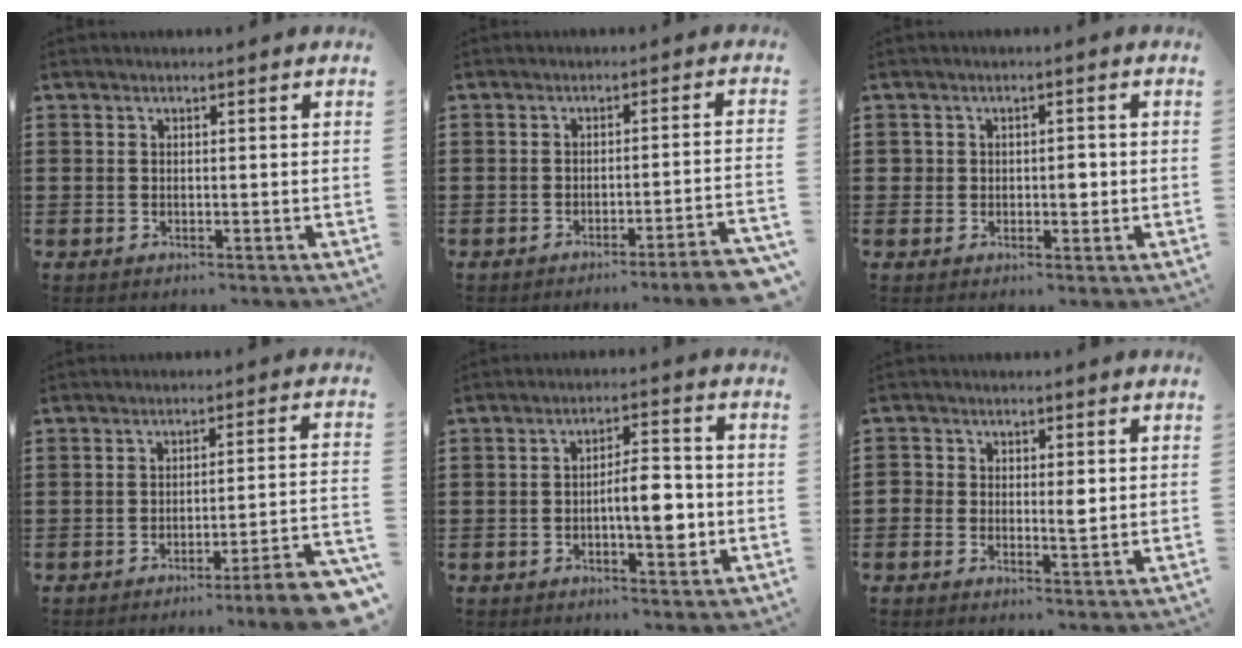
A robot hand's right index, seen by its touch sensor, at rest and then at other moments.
{"total": 4.0, "force": [-3.3, -0.6, 2.3], "torque": [-0.038, -0.018, -0.063]}
{"total": 2.5, "force": [-0.1, 1.7, 1.8], "torque": [-0.028, 0.003, -0.005]}
{"total": 5.7, "force": [-4.6, -0.6, 3.4], "torque": [-0.054, -0.015, -0.090]}
{"total": 6.6, "force": [-1.5, 2.4, 6.0], "torque": [-0.086, 0.002, -0.030]}
{"total": 2.5, "force": [-0.1, 1.6, 1.9], "torque": [-0.032, 0.002, -0.004]}